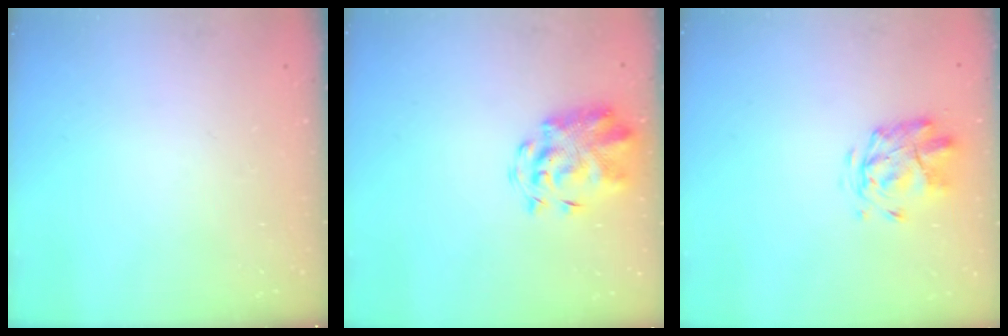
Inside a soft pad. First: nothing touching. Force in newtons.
{"total": 3.7, "press": 3.5, "slide": 1.4}
{"total": 3.0, "press": 2.8, "slide": 1.3}